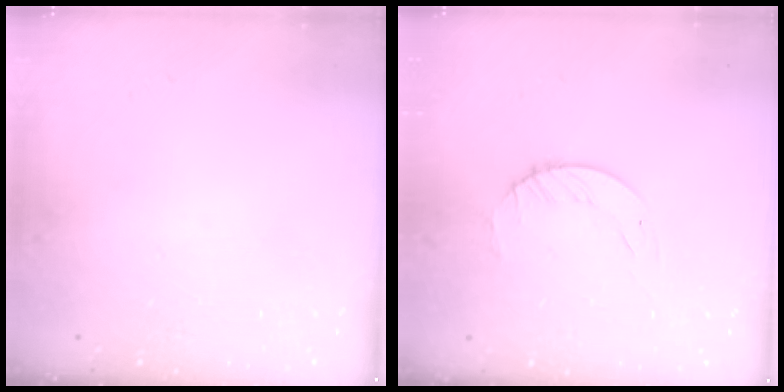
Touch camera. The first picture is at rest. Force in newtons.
{"total": 3.4, "press": 3.4, "slide": 0.4}